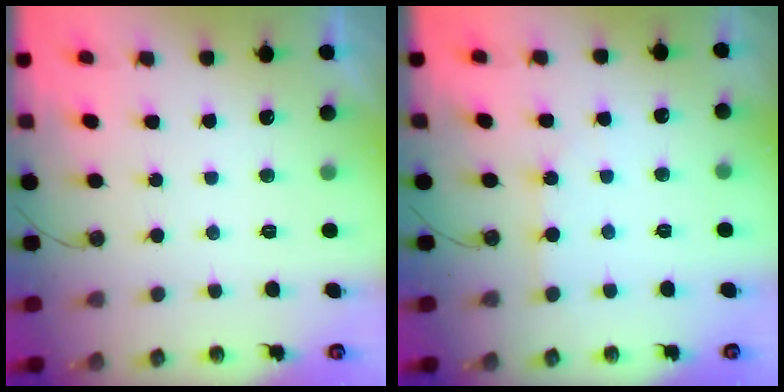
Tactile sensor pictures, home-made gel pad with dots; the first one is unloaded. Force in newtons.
{"total": 2.4, "press": 2.4, "slide": 0.3}